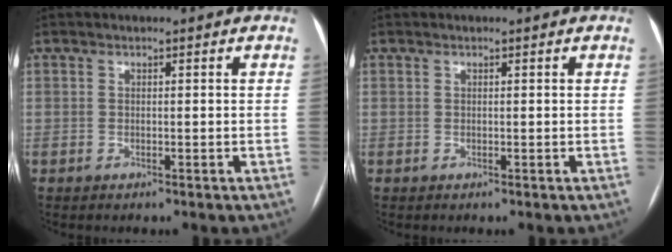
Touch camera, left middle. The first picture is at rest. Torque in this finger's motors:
{"motor_torque": [0.59, -0.66, 0.17, -0.05]}